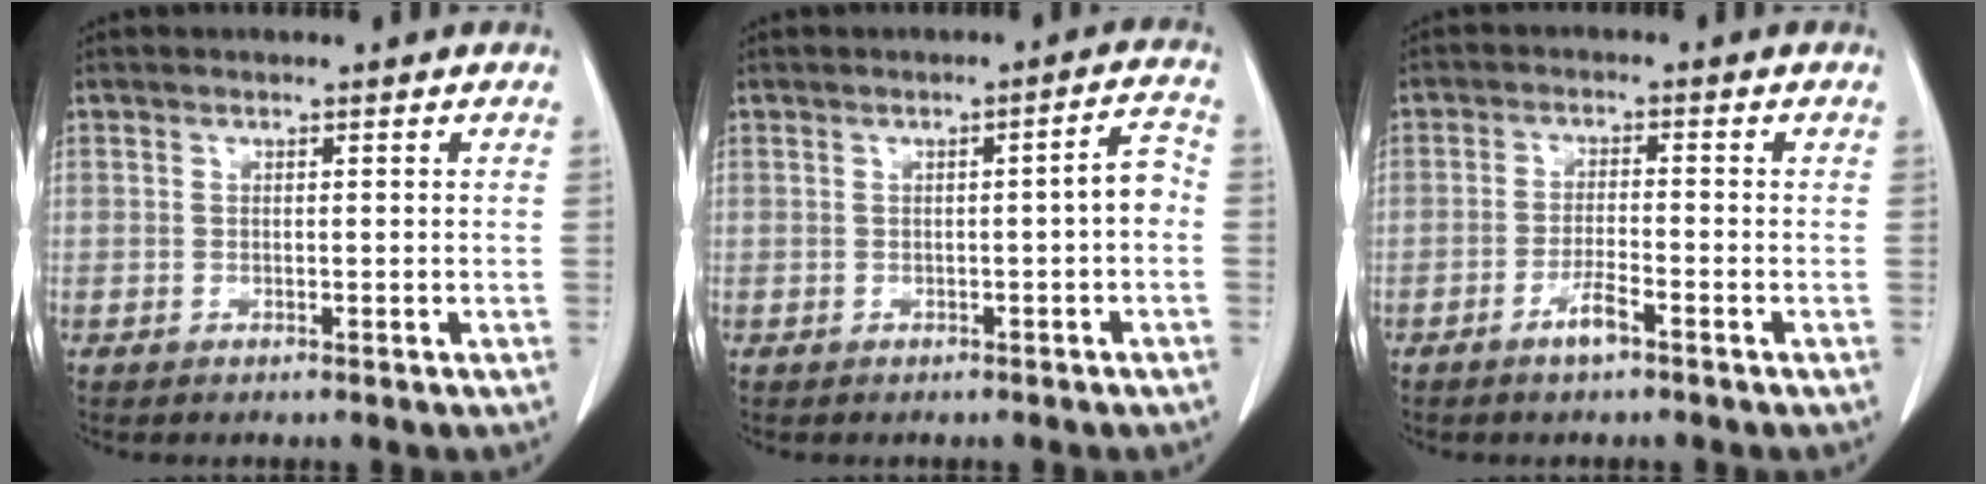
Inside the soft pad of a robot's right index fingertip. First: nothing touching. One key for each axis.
{"total": 3.4, "fx": -0.6, "fy": 0.2, "fz": 3.3, "tx": -0.041, "ty": 0.009, "tz": -0.009}
{"total": 3.3, "fx": -2.2, "fy": 0.3, "fz": 2.5, "tx": -0.049, "ty": -0.001, "tz": -0.041}